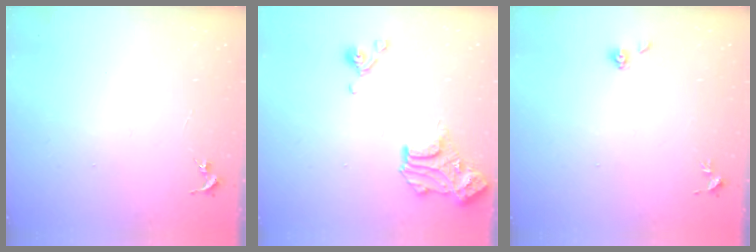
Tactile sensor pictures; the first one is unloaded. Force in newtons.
{"total": 14.9, "press": 14.8, "slide": 1.2}
{"total": 3.7, "press": 3.5, "slide": 1.4}